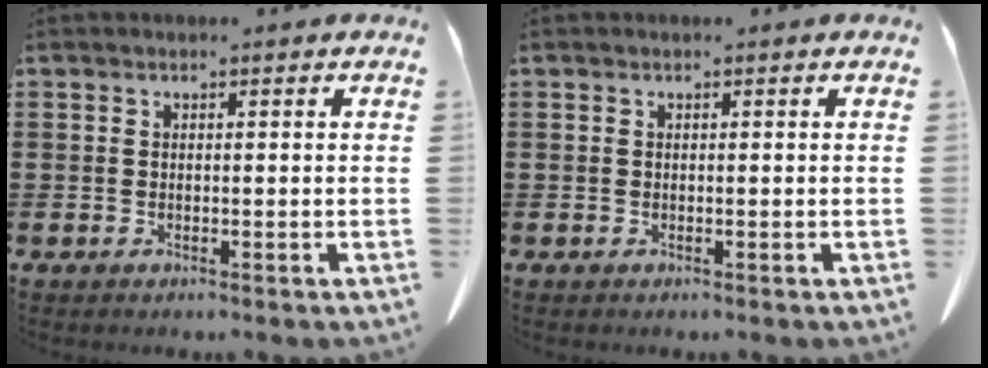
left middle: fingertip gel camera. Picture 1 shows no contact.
{"total": 0.0}